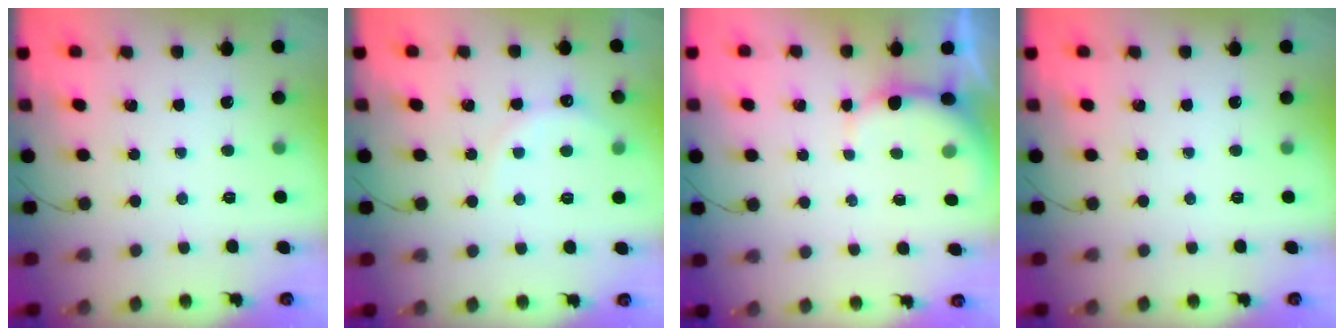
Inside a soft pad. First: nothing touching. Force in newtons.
{"total": 7.2, "press": 7.0, "slide": 1.6}
{"total": 3.4, "press": 3.2, "slide": 0.9}
{"total": 0.0}